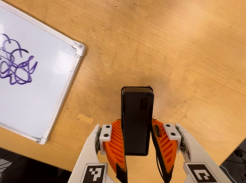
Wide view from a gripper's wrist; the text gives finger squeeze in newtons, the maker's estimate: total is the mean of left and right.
{"total": 4.3, "left": 2.6, "right": 5.9}